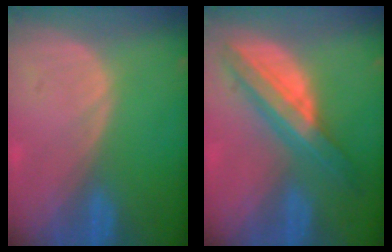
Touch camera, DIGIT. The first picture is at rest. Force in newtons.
{"total": 8.2, "press": 8.2, "slide": 0.6}